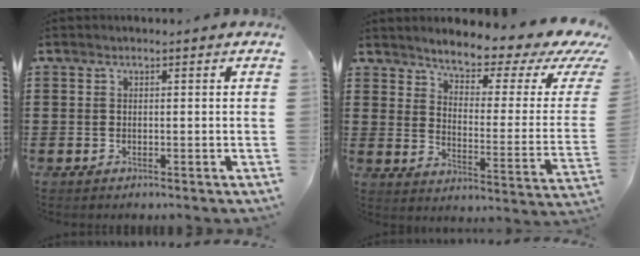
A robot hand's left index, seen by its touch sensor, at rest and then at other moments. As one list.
[{"total": 4.5, "force": [3.9, 0.8, 2.2], "torque": [-0.059, -0.035, 0.056]}]